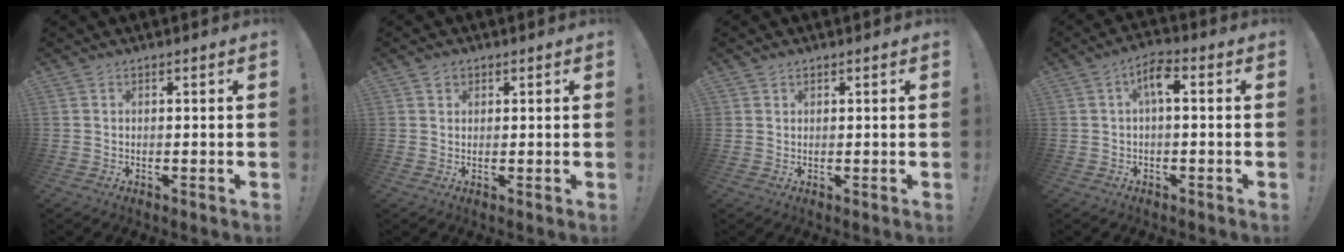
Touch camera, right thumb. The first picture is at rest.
{"total": 1.9, "force": [1.3, 1.4, 0.3], "torque": [0.007, -0.005, 0.020]}
{"total": 1.1, "force": [0.9, 0.7, 0.1], "torque": [0.005, -0.005, 0.016]}
{"total": 6.0, "force": [0.7, 2.4, 5.5], "torque": [-0.087, 0.003, 0.008]}